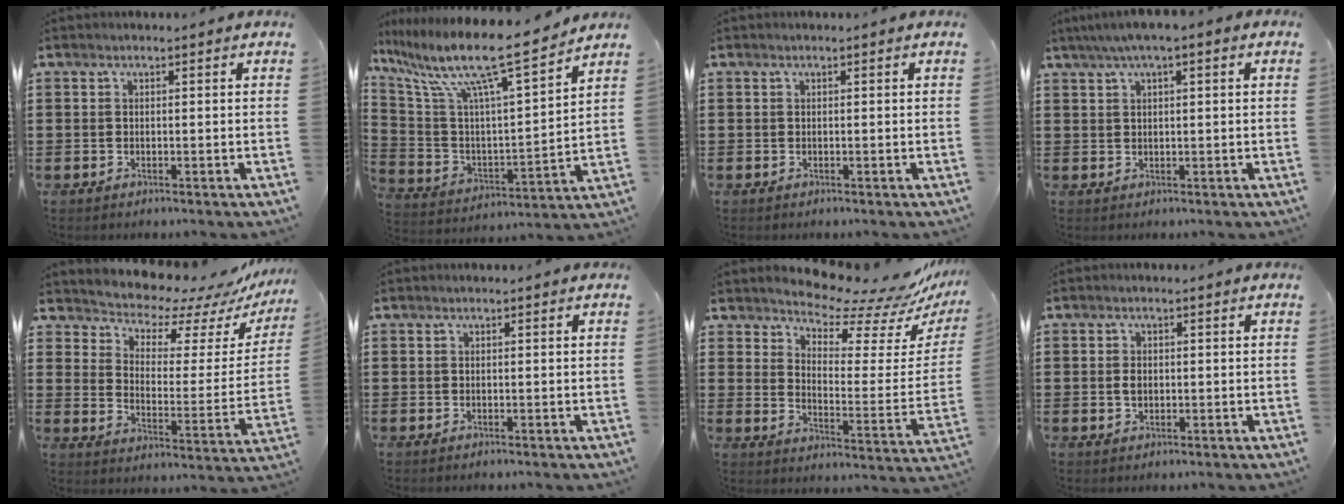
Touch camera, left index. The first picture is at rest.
{"total": 12.7, "force": [9.7, 1.1, 8.2], "torque": [-0.185, -0.068, 0.156]}
{"total": 0.0}
{"total": 2.6, "force": [1.0, 0.4, 2.3], "torque": [-0.042, 0.004, 0.017]}
{"total": 6.1, "force": [5.9, 1.4, 0.7], "torque": [-0.036, -0.061, 0.097]}
{"total": 0.0}
{"total": 8.1, "force": [7.6, 1.2, 2.4], "torque": [-0.061, -0.063, 0.130]}
{"total": 1.8, "force": [0.0, 1.2, 1.4], "torque": [-0.029, 0.006, -0.001]}